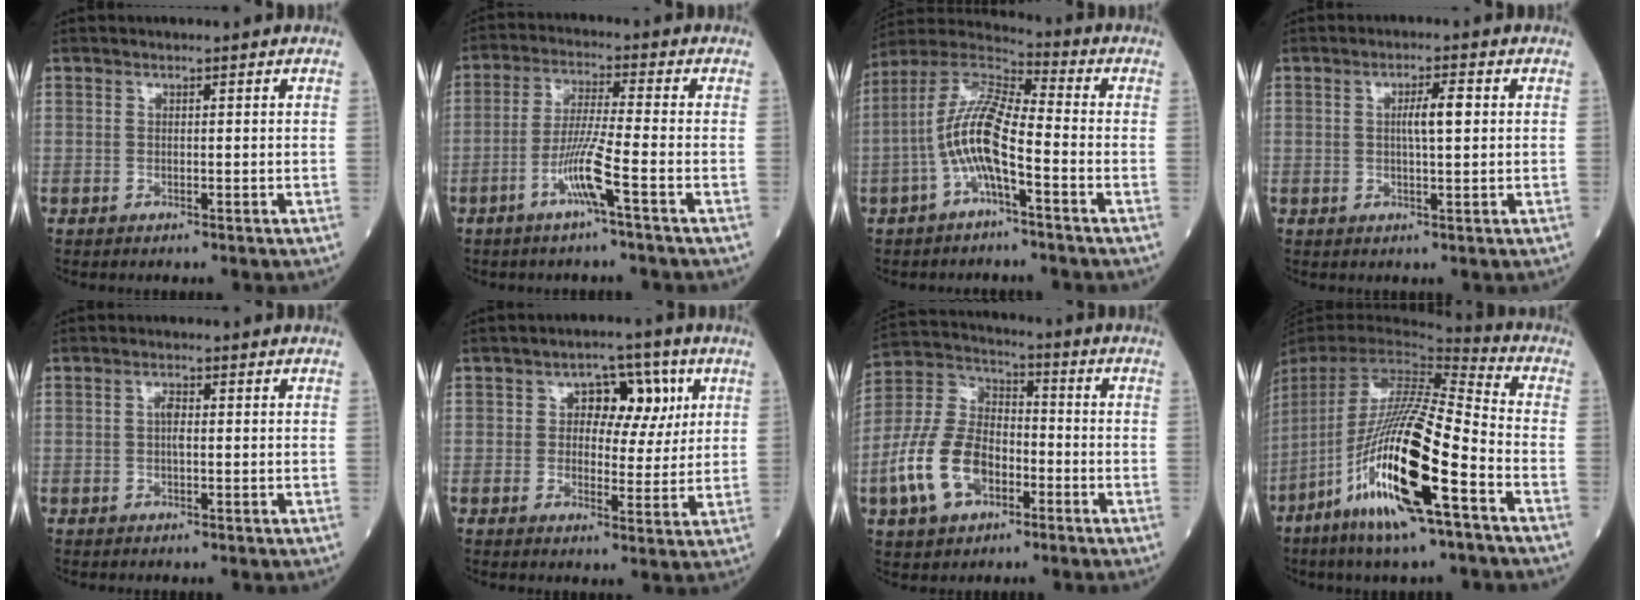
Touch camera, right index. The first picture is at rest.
{"total": 6.9, "force": [-3.2, -1.1, 6.0], "torque": [-0.119, -0.005, -0.068]}
{"total": 10.8, "force": [-3.0, 2.0, 10.2], "torque": [-0.213, 0.019, -0.063]}
{"total": 3.7, "force": [0.6, 0.4, 3.6], "torque": [-0.065, 0.003, 0.011]}
{"total": 1.6, "force": [0.0, 0.4, 1.6], "torque": [-0.032, 0.003, -0.001]}
{"total": 7.3, "force": [2.2, 4.4, 5.4], "torque": [-0.063, 0.017, 0.030]}
{"total": 13.1, "force": [-5.1, 7.8, 9.3], "torque": [-0.219, 0.016, -0.094]}
{"total": 22.0, "force": [-9.7, 2.1, 19.7], "torque": [-0.408, -0.047, -0.188]}